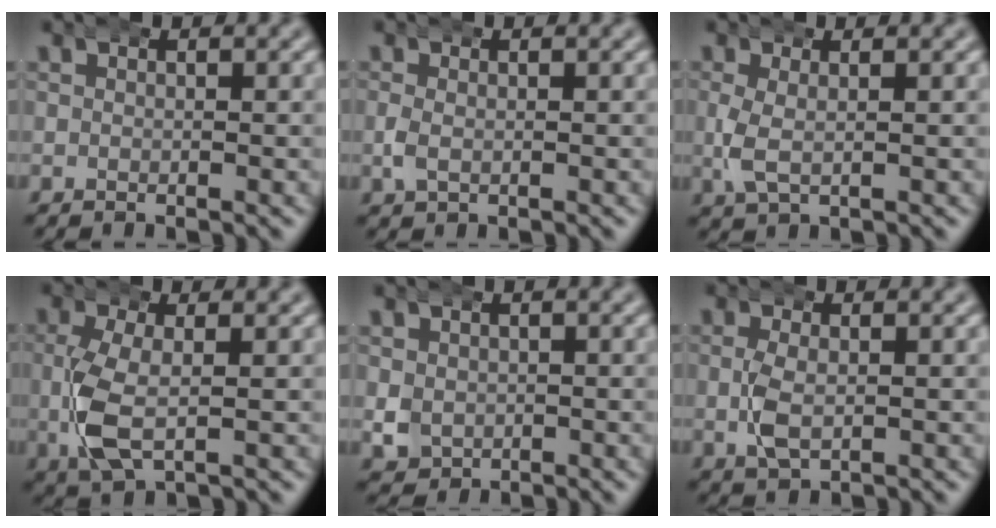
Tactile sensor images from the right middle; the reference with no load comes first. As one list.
[{"total": 1.2, "force": [-0.4, 0.9, 0.8], "torque": [-0.022, 0.002, -0.008]}, {"total": 2.6, "force": [0.1, 1.5, 2.2], "torque": [-0.054, 0.002, 0.003]}, {"total": 4.7, "force": [-0.8, 2.5, 3.9], "torque": [-0.089, -0.005, -0.010]}, {"total": 2.7, "force": [-0.3, 2.5, 1.1], "torque": [-0.026, -0.014, 0.003]}, {"total": 2.6, "force": [-0.6, 1.6, 2.0], "torque": [-0.043, 0.000, -0.008]}]